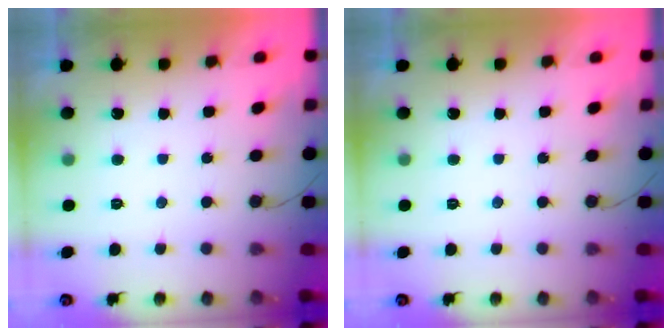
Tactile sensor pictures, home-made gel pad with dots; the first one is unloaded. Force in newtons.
{"total": 0.0}